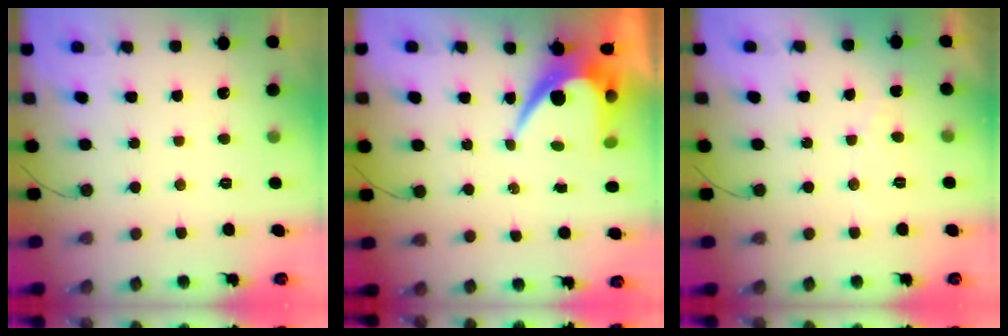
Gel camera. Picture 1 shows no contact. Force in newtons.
{"total": 10.4, "press": 10.4, "slide": 0.5}
{"total": 2.8, "press": 2.8, "slide": 0.1}